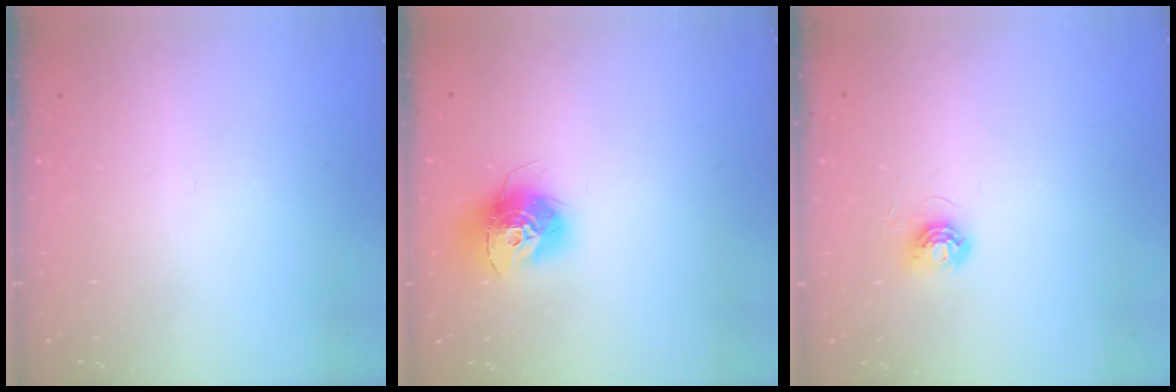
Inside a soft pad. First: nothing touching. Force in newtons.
{"total": 13.0, "press": 13.0, "slide": 1.0}
{"total": 5.4, "press": 5.4, "slide": 0.3}